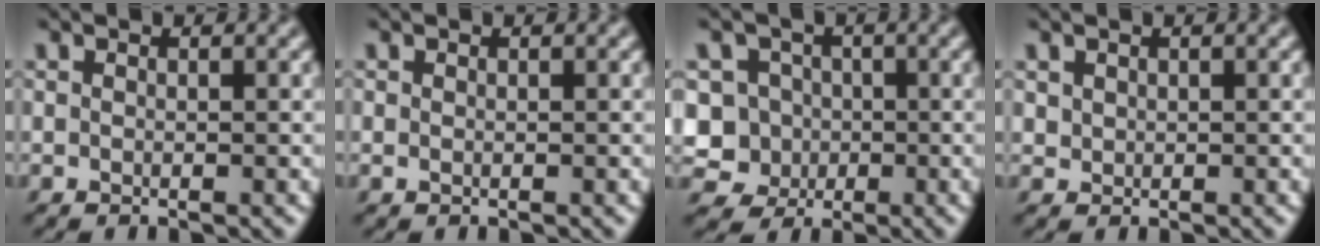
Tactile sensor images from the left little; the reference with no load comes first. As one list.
[{"total": 0.0}, {"total": 7.2, "force": [-1.1, 6.7, 2.3], "torque": [-0.044, 0.029, -0.056]}, {"total": 0.6, "force": [0.3, 0.5, 0.1], "torque": [-0.005, -0.002, 0.011]}]